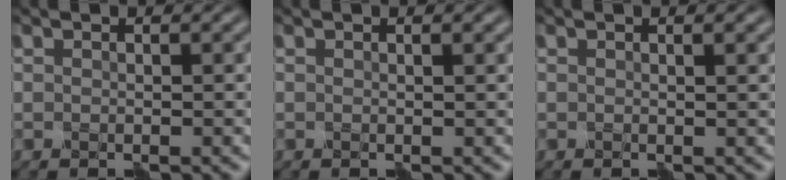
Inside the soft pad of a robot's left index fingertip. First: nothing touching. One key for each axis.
{"total": 1.0, "fx": 0.3, "fy": 0.4, "fz": 0.8, "tx": -0.008, "ty": 0.001, "tz": -0.001}
{"total": 1.3, "fx": 0.5, "fy": 0.5, "fz": 1.1, "tx": -0.012, "ty": 0.000, "tz": -0.001}